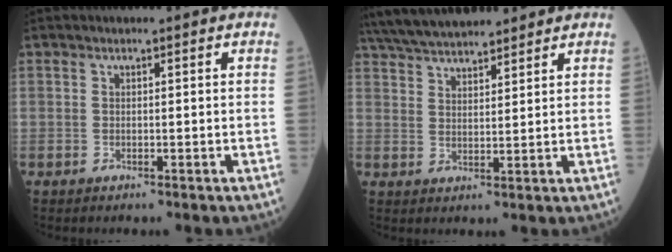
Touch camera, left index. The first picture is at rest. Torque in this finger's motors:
{"motor_torque": [0.06, -0.32, 0.42, 0.14]}